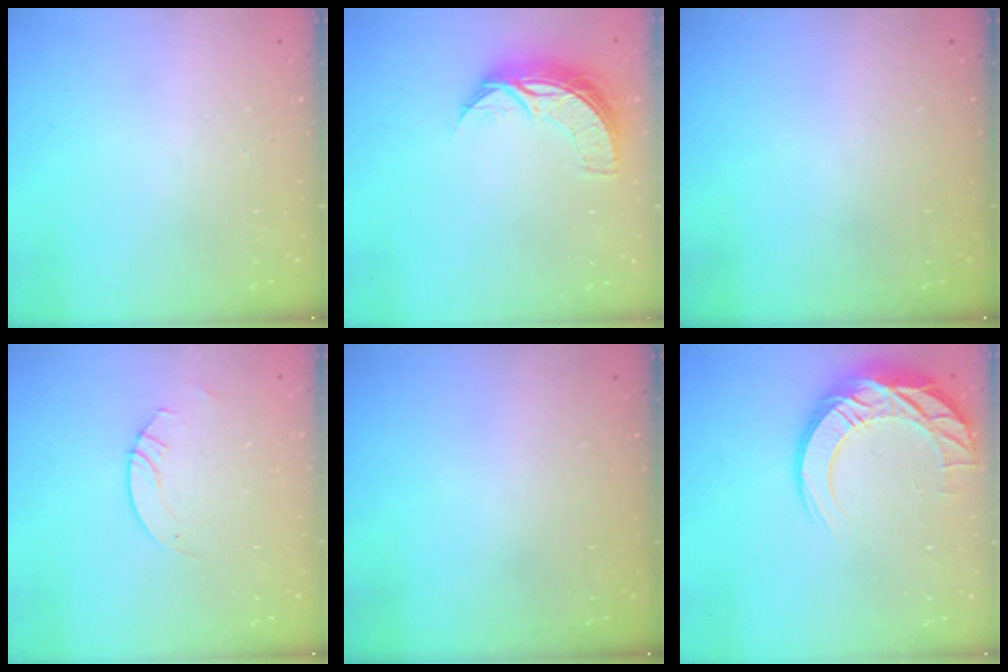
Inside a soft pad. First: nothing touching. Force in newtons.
{"total": 7.9, "press": 7.9, "slide": 0.5}
{"total": 0.0}
{"total": 3.0, "press": 3.0, "slide": 0.3}
{"total": 0.0}
{"total": 14.6, "press": 14.6, "slide": 1.0}